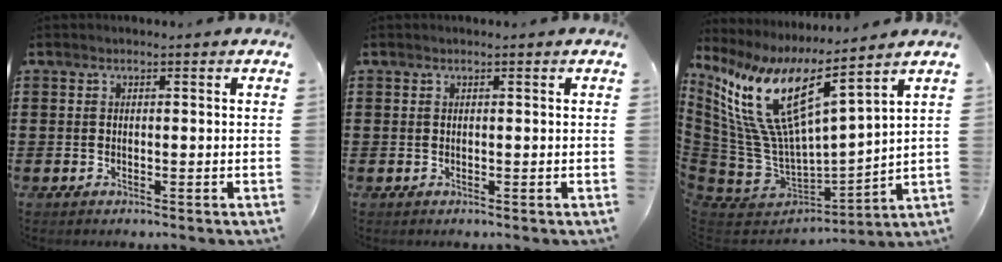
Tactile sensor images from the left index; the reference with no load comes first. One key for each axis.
{"total": 0.0}
{"total": 13.5, "fx": 7.7, "fy": 4.3, "fz": 10.2, "tx": -0.252, "ty": -0.063, "tz": 0.127}